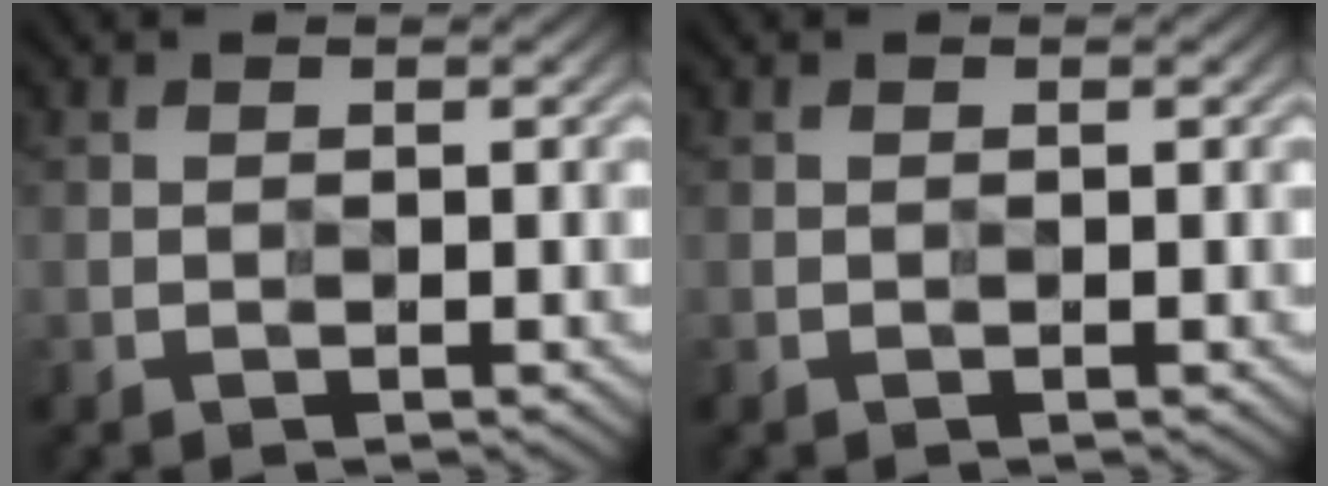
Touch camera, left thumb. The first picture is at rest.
{"total": 0.0}